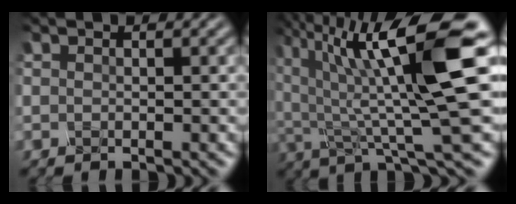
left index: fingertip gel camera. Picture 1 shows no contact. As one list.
[{"total": 12.6, "force": [4.6, 2.1, 11.5], "torque": [-0.189, 0.010, 0.083]}]